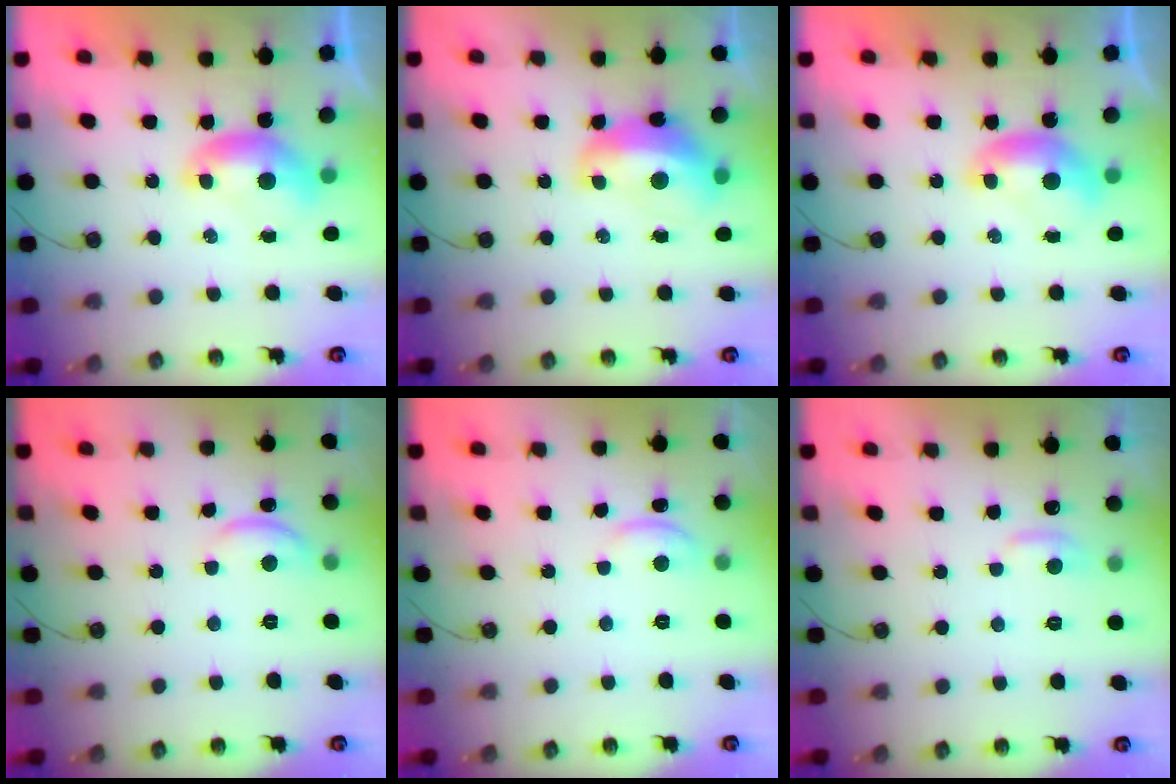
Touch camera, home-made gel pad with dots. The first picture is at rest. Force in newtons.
{"total": 6.1, "press": 5.9, "slide": 1.3}
{"total": 0.0}
{"total": 2.9, "press": 2.9, "slide": 0.4}
{"total": 0.7, "press": 0.6, "slide": 0.5}
{"total": 0.9, "press": 0.4, "slide": 0.8}